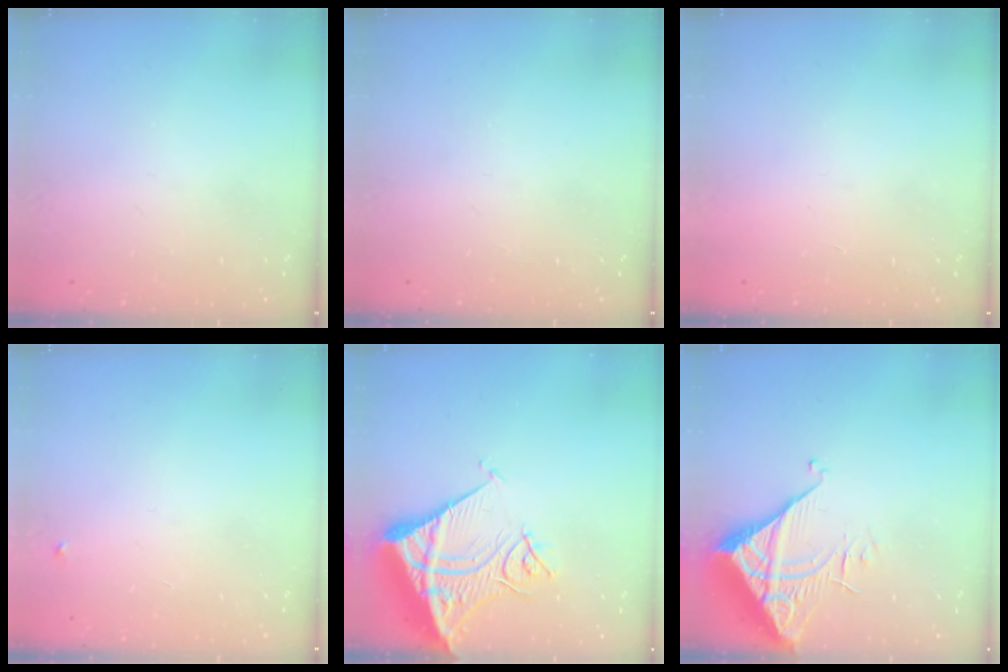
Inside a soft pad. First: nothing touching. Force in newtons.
{"total": 0.0}
{"total": 1.7, "press": 1.7, "slide": 0.1}
{"total": 2.7, "press": 2.7, "slide": 0.2}
{"total": 16.9, "press": 16.7, "slide": 2.3}
{"total": 6.7, "press": 6.7, "slide": 0.7}